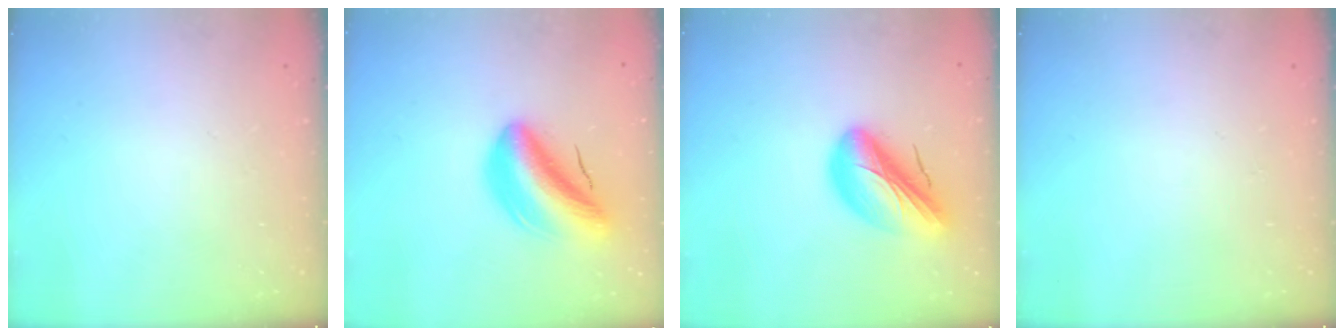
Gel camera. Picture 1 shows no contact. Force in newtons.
{"total": 10.9, "press": 10.4, "slide": 3.5}
{"total": 14.6, "press": 14.2, "slide": 3.4}
{"total": 0.0}